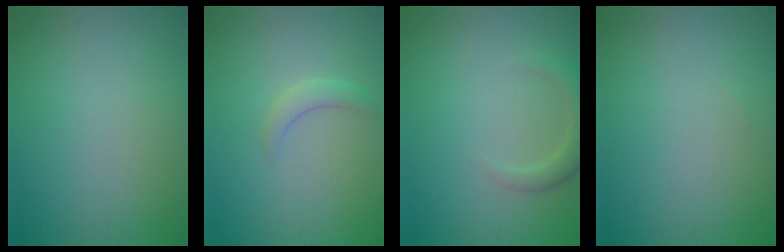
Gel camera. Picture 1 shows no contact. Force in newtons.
{"total": 1.5, "press": 1.5, "slide": 0.3}
{"total": 2.4, "press": 2.4, "slide": 0.3}
{"total": 0.0}